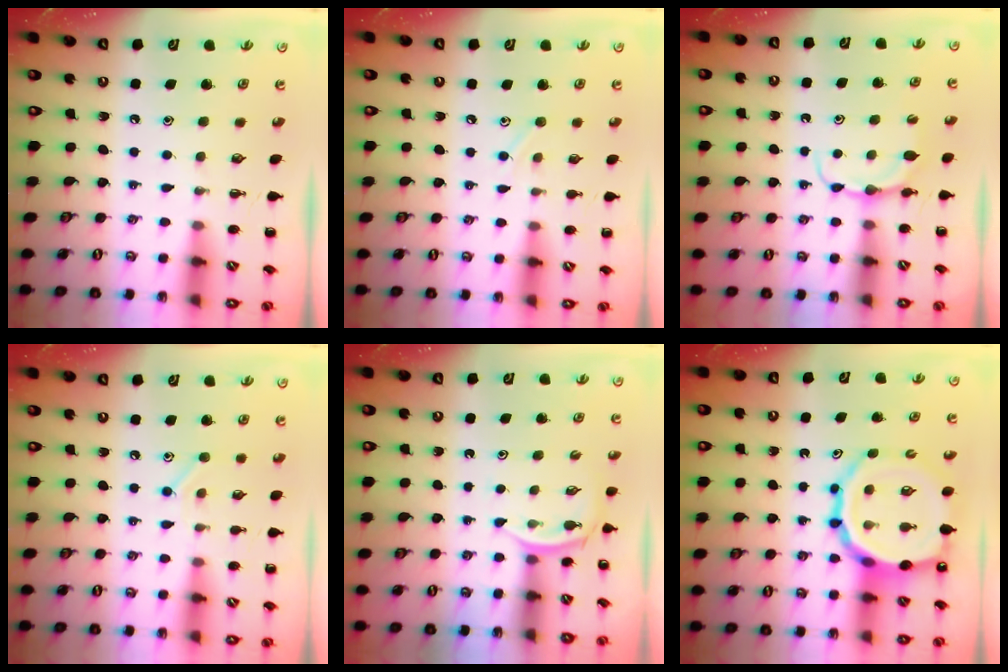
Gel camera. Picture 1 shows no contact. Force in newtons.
{"total": 5.0, "press": 4.8, "slide": 1.4}
{"total": 5.2, "press": 5.1, "slide": 1.1}
{"total": 6.9, "press": 6.8, "slide": 1.4}
{"total": 2.6, "press": 2.5, "slide": 0.8}
{"total": 16.2, "press": 15.9, "slide": 3.2}